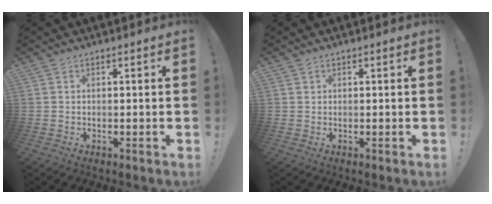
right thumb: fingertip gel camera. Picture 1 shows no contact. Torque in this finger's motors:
{"motor_torque": [-0.01, 0.15, -0.06, 0.12, 0.01]}